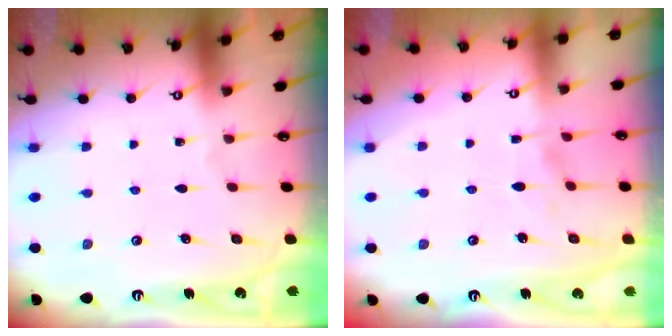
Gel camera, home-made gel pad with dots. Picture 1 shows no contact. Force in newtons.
{"total": 2.1, "press": 1.9, "slide": 0.9}